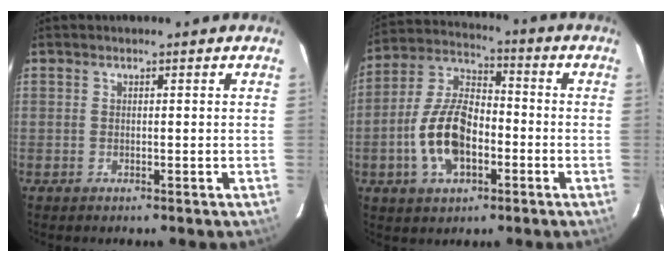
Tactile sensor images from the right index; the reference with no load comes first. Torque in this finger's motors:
{"motor_torque": [2.01, -0.13, 1.00, 0.11]}